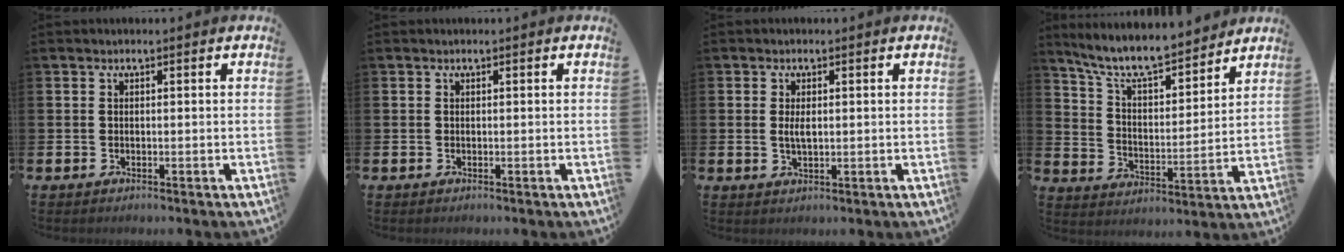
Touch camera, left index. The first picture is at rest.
{"total": 0.0}
{"total": 2.1, "force": [0.3, 0.9, 1.9], "torque": [-0.030, 0.001, 0.002]}
{"total": 9.1, "force": [8.3, 1.7, 3.3], "torque": [-0.092, -0.059, 0.144]}